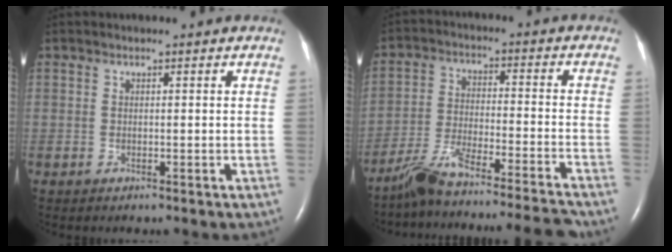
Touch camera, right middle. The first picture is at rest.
{"total": 16.0, "force": [-14.6, -1.3, 6.5], "torque": [-0.119, -0.013, -0.238]}